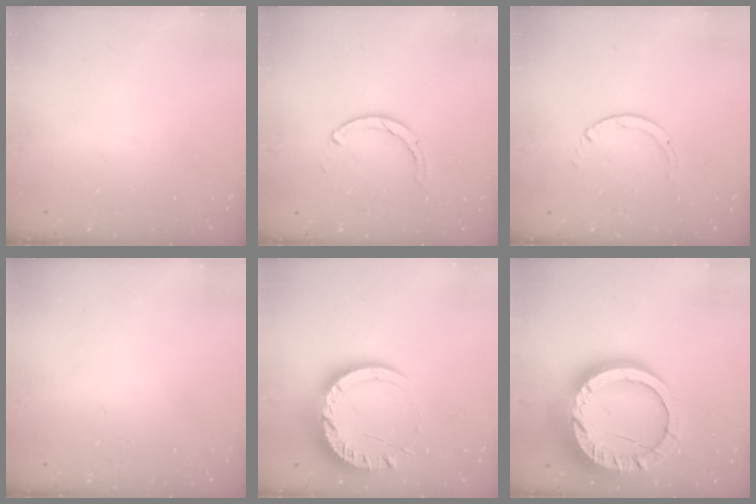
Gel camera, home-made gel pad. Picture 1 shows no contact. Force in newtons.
{"total": 1.9, "press": 1.9, "slide": 0.2}
{"total": 0.9, "press": 0.9, "slide": 0.1}
{"total": 2.5, "press": 2.5, "slide": 0.2}
{"total": 13.4, "press": 13.4, "slide": 1.1}
{"total": 23.7, "press": 23.7, "slide": 2.1}